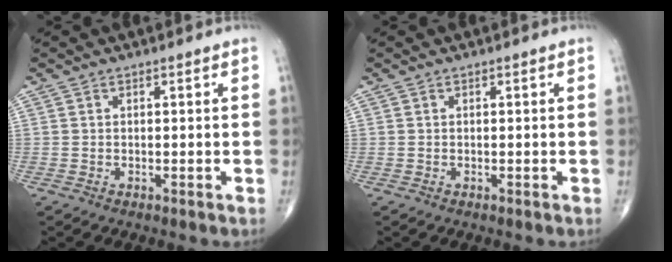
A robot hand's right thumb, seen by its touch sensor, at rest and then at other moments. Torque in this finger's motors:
{"motor_torque": [-0.07, 0.07, -0.07, -0.01, 0.00]}